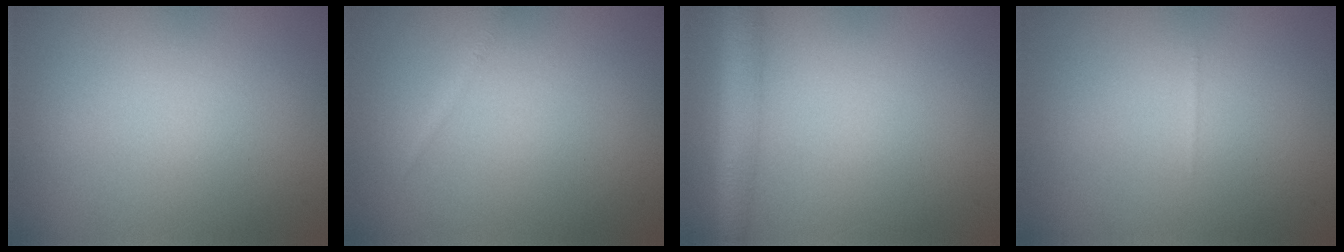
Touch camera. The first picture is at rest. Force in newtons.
{"total": 0.6, "press": 0.6, "slide": 0.1}
{"total": 4.2, "press": 4.2, "slide": 0.1}
{"total": 0.0}